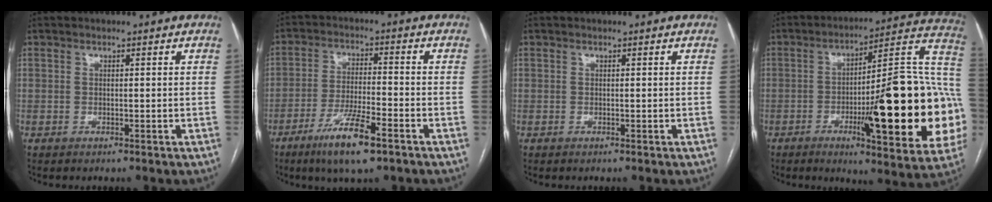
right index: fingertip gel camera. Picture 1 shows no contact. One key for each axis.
{"total": 9.8, "fx": -6.0, "fy": 1.2, "fz": 7.6, "tx": -0.145, "ty": -0.019, "tz": -0.105}
{"total": 0.0}
{"total": 27.5, "fx": -5.6, "fy": 4.0, "fz": 26.6, "tx": -0.300, "ty": 0.010, "tz": -0.076}